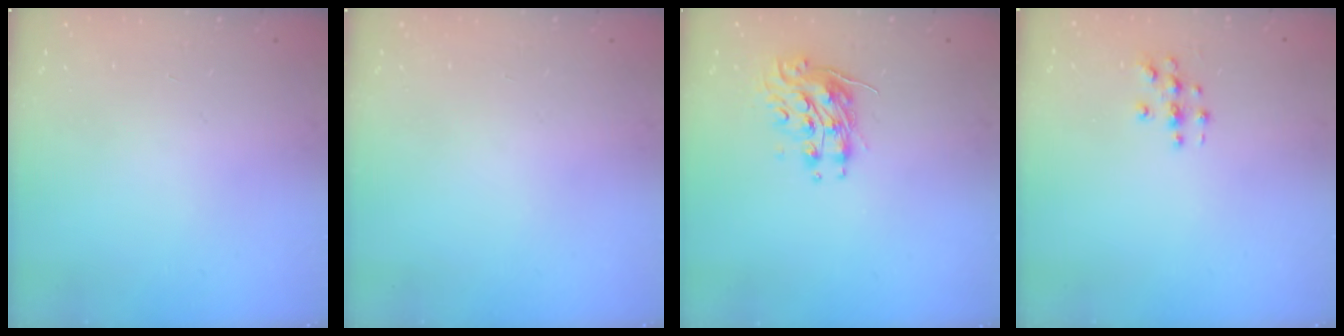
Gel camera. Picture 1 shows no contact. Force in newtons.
{"total": 0.0}
{"total": 8.9, "press": 8.9, "slide": 0.2}
{"total": 3.2, "press": 3.2, "slide": 0.1}